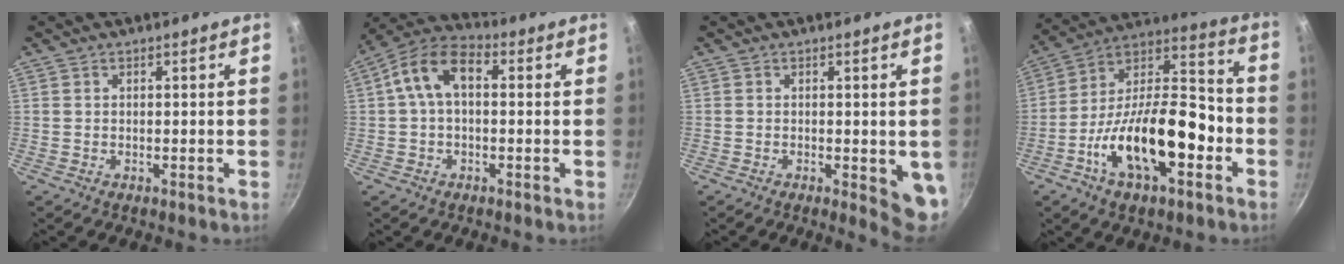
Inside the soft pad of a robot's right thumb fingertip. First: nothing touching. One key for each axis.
{"total": 10.0, "fx": 1.2, "fy": 6.1, "fz": 7.8, "tx": -0.136, "ty": 0.034, "tz": 0.006}
{"total": 5.6, "fx": -0.8, "fy": 2.1, "fz": 5.1, "tx": -0.053, "ty": -0.010, "tz": -0.008}
{"total": 22.1, "fx": -7.3, "fy": 10.2, "fz": 18.2, "tx": -0.286, "ty": 0.051, "tz": -0.135}